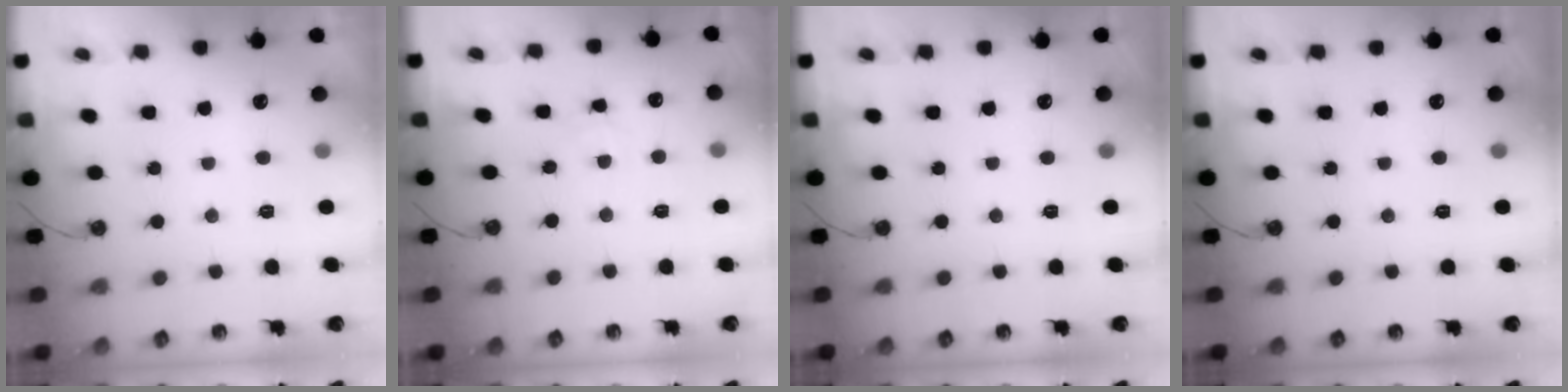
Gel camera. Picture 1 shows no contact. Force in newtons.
{"total": 3.5, "press": 3.5, "slide": 0.6}
{"total": 0.0}
{"total": 0.0}